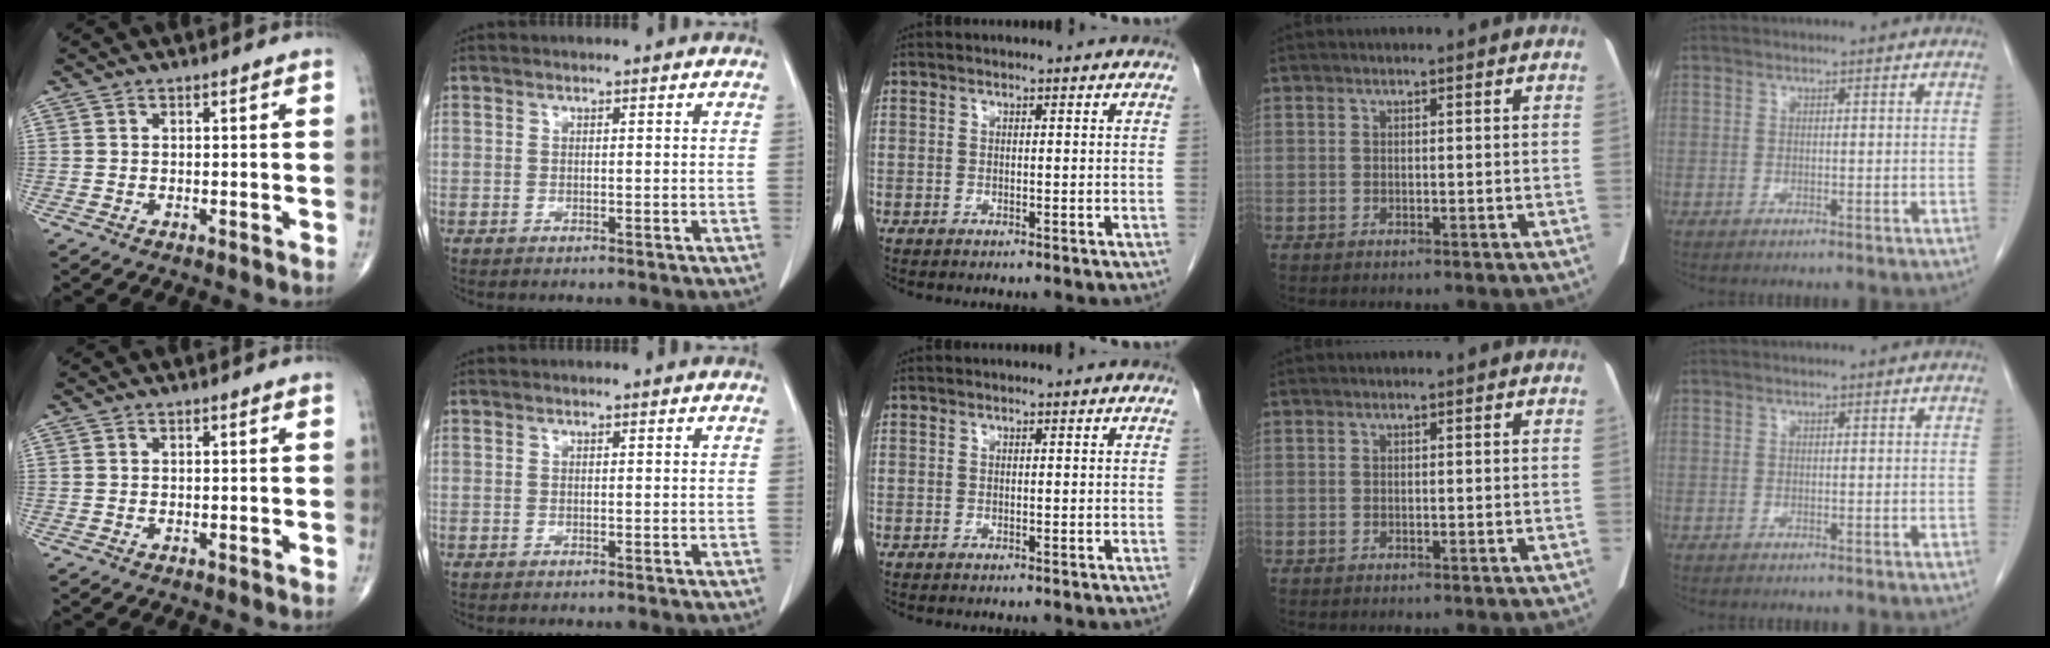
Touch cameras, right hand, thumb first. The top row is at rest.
{}